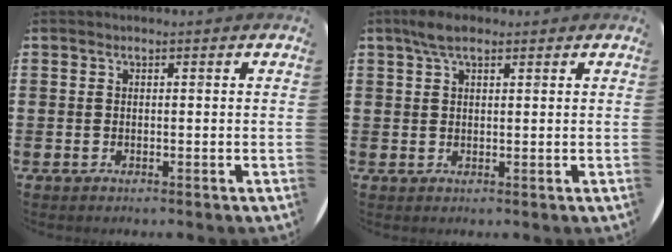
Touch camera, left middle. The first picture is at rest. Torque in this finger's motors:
{"motor_torque": [0.43, -0.34, -0.06, -0.02]}